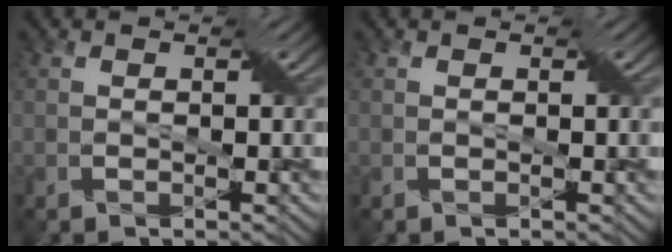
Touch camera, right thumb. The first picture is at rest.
{"total": 0.0}